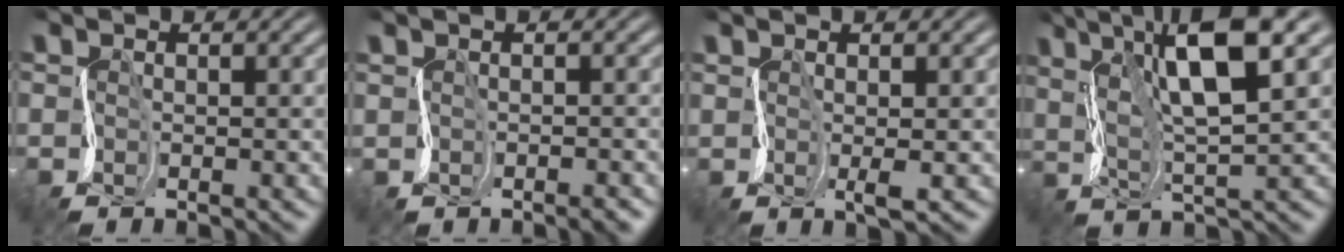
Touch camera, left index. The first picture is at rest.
{"total": 0.8, "force": [-0.3, 0.1, 0.7], "torque": [0.008, 0.011, -0.001]}
{"total": 1.4, "force": [1.2, -0.4, 0.6], "torque": [-0.020, 0.006, 0.015]}
{"total": 8.5, "force": [5.5, 1.1, 6.4], "torque": [-0.108, 0.024, 0.086]}